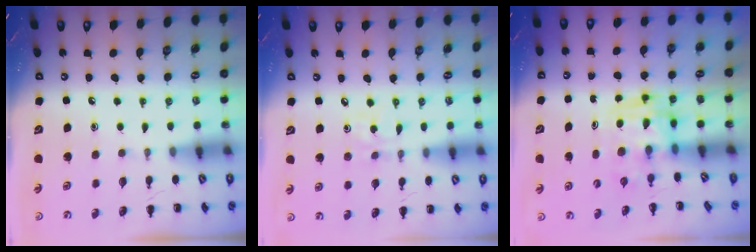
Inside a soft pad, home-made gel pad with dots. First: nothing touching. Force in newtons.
{"total": 2.8, "press": 2.7, "slide": 0.9}
{"total": 3.5, "press": 3.4, "slide": 0.6}